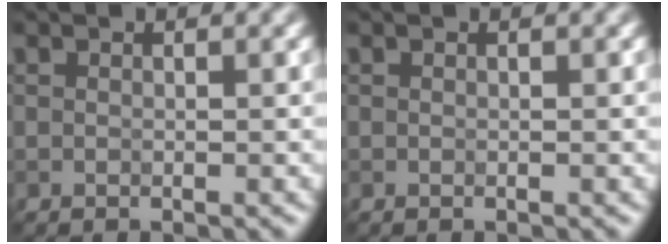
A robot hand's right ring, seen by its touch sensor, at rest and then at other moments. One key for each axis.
{"total": 0.0}